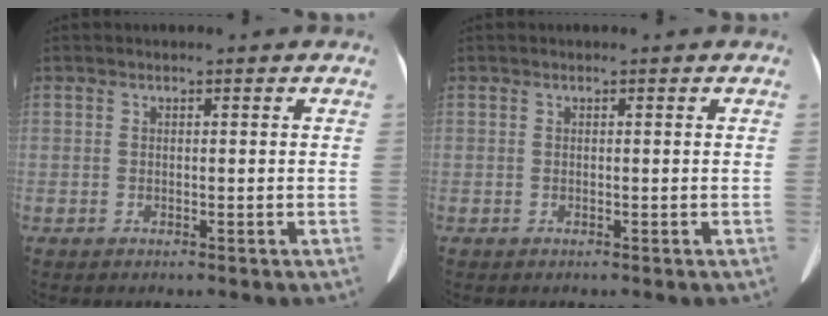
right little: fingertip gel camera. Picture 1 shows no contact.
{"total": 0.0}